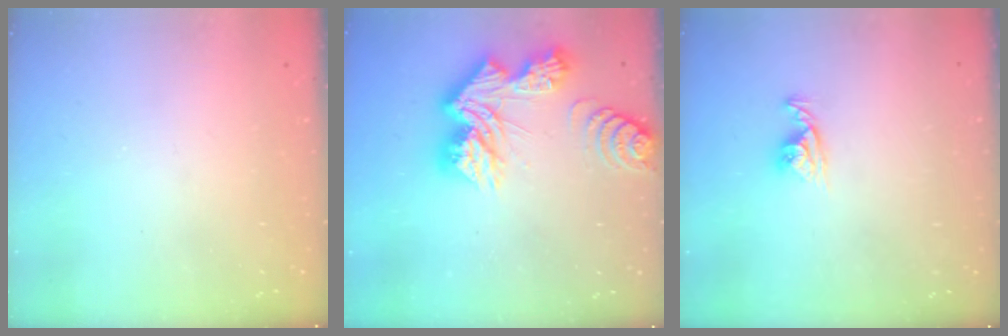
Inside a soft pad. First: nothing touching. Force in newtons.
{"total": 19.3, "press": 19.2, "slide": 1.6}
{"total": 5.9, "press": 5.9, "slide": 0.5}